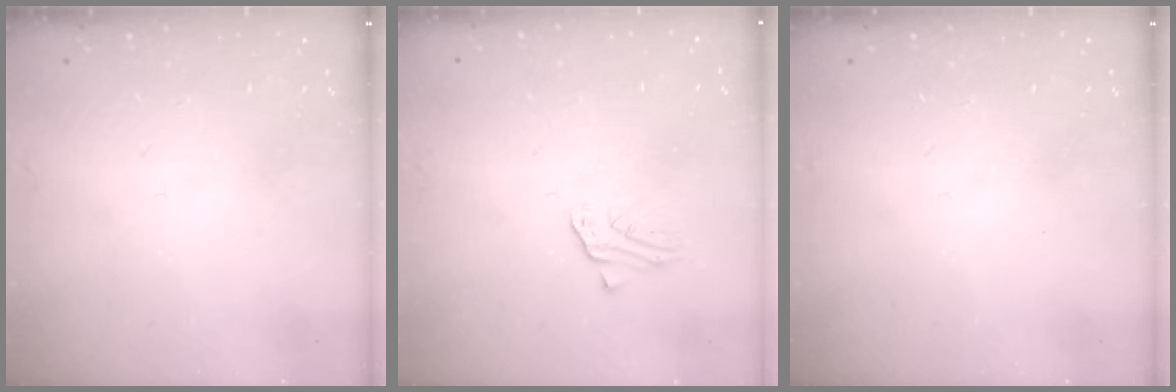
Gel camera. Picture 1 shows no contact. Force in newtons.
{"total": 1.2, "press": 1.2, "slide": 0.1}
{"total": 0.0}